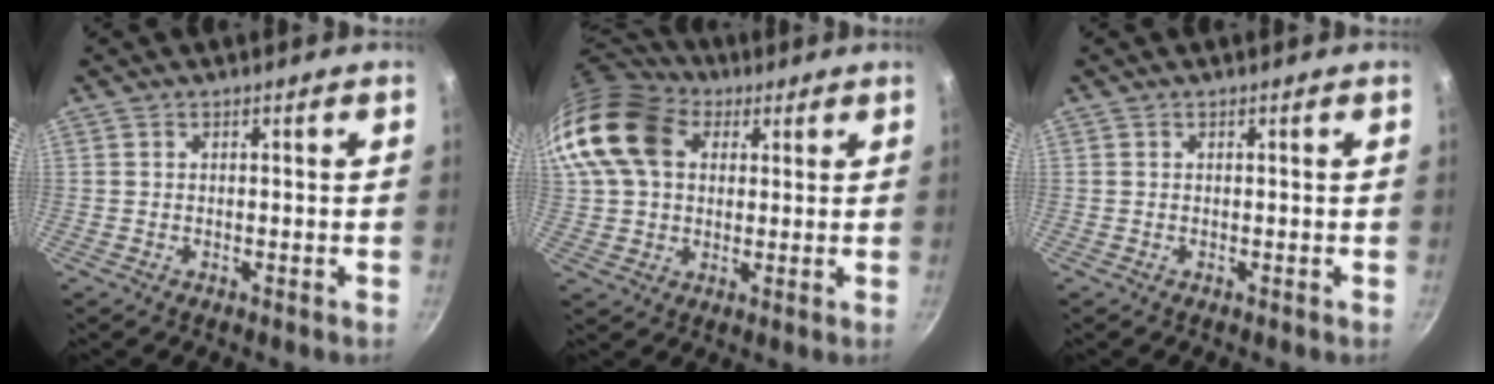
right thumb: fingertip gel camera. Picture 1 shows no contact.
{"total": 18.7, "force": [5.6, 13.7, 11.4], "torque": [-0.237, 0.026, 0.090]}
{"total": 0.0}